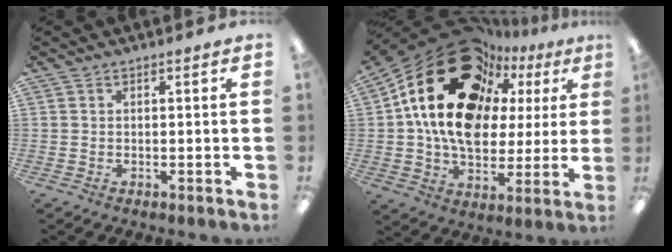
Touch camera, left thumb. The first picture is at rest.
{"total": 23.9, "force": [10.0, 16.7, 13.9], "torque": [-0.258, -0.053, 0.177]}